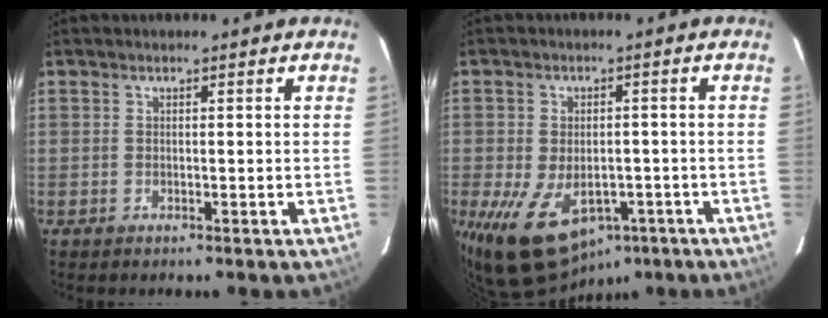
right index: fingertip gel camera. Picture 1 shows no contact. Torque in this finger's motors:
{"motor_torque": [2.14, 0.00, 0.71, 0.15]}